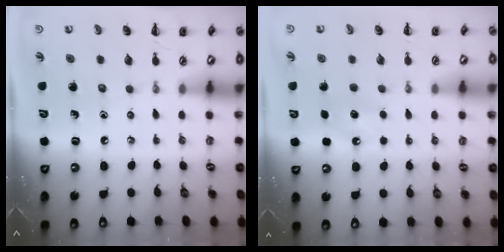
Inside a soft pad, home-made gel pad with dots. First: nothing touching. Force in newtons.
{"total": 6.1, "press": 5.9, "slide": 1.5}